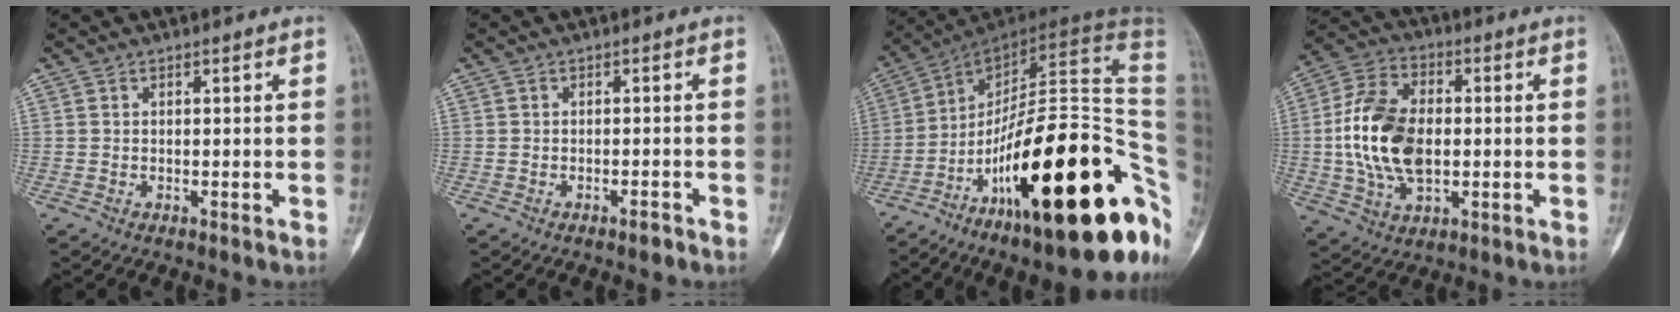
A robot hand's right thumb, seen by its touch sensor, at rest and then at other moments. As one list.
[{"total": 1.5, "force": [-1.2, 0.3, 0.9], "torque": [-0.012, 0.006, -0.018]}, {"total": 36.2, "force": [-11.1, 11.1, 32.7], "torque": [-0.385, 0.077, -0.172]}, {"total": 16.2, "force": [-0.4, 10.0, 12.8], "torque": [-0.242, 0.014, -0.005]}]